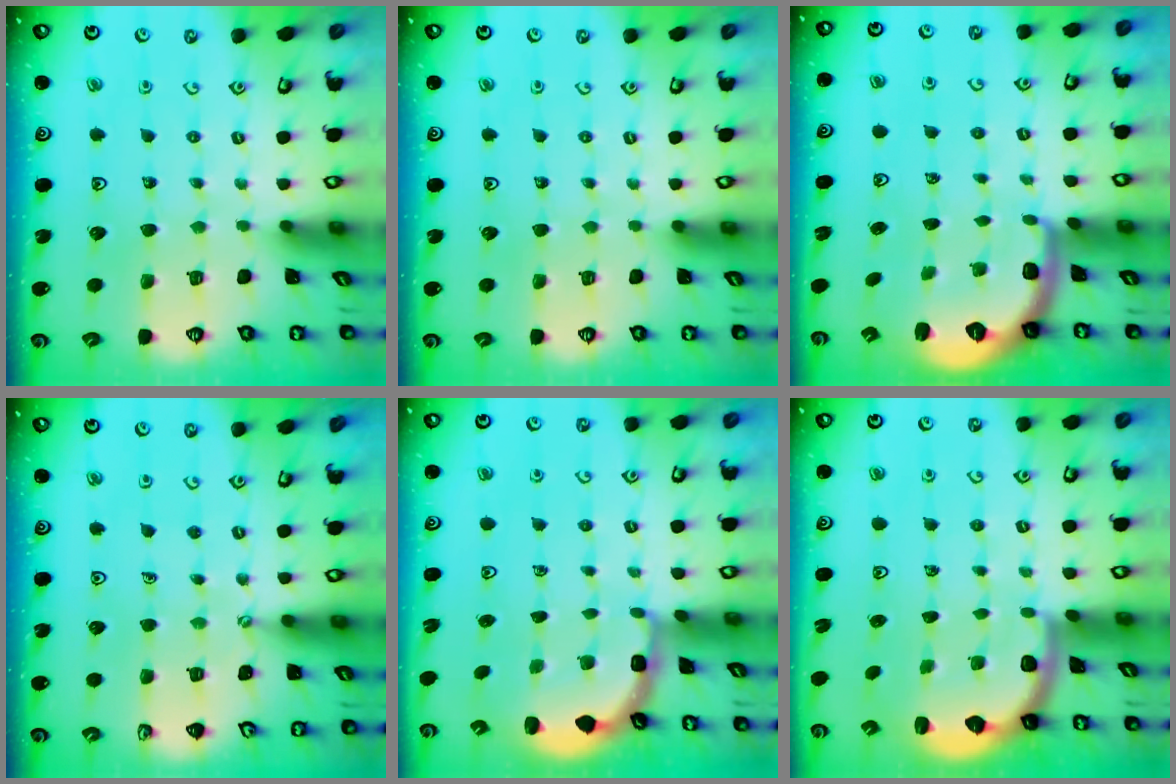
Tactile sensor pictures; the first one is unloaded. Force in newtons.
{"total": 0.0}
{"total": 1.8, "press": 1.8, "slide": 0.5}
{"total": 0.9, "press": 0.9, "slide": 0.1}
{"total": 2.8, "press": 2.5, "slide": 1.4}
{"total": 2.1, "press": 1.9, "slide": 1.0}